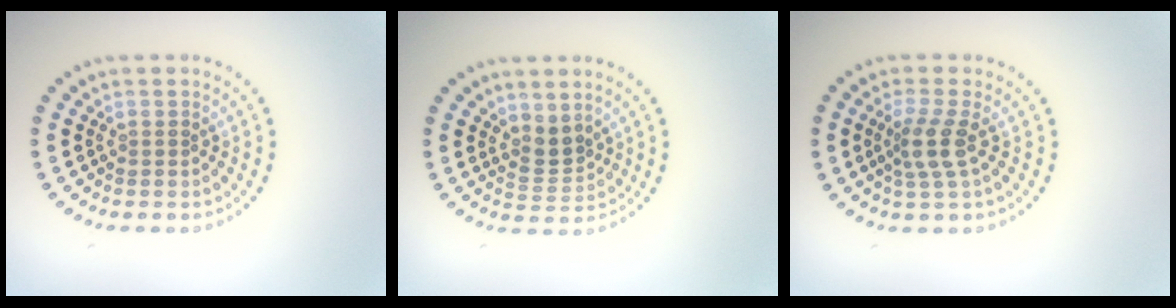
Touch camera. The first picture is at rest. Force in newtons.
{"total": 2.2, "press": 1.6, "slide": 1.5}
{"total": 2.6, "press": 2.1, "slide": 1.6}